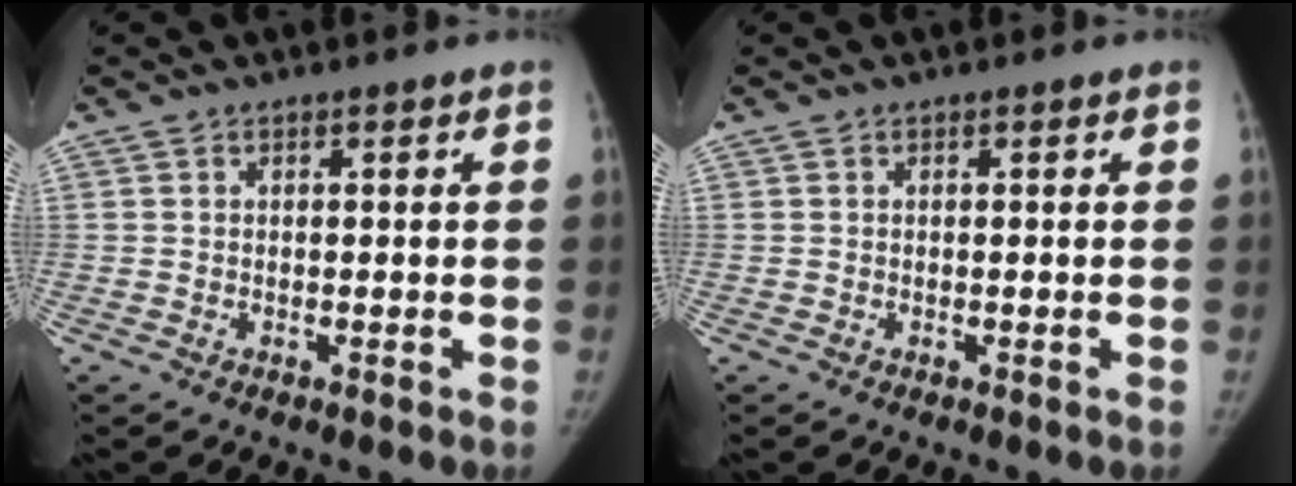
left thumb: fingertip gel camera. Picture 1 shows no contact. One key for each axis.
{"total": 0.0}